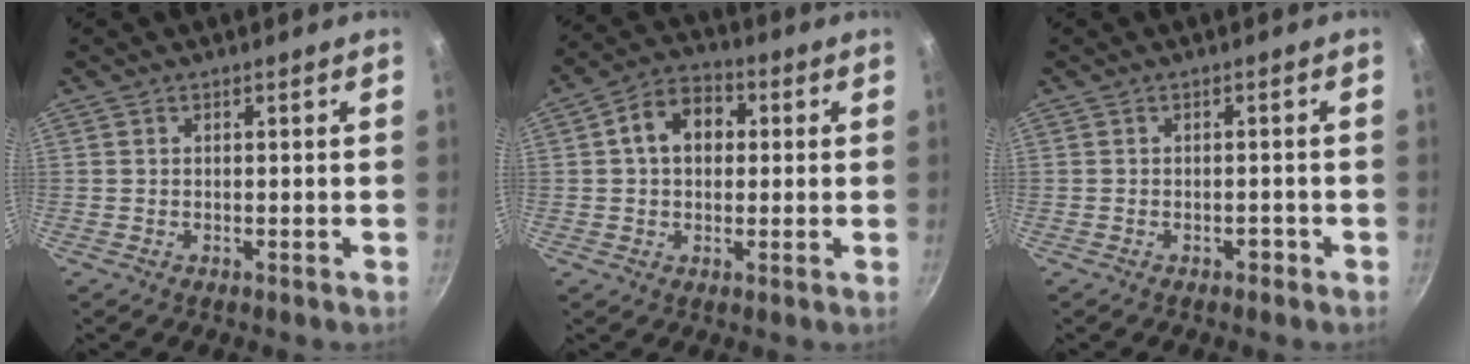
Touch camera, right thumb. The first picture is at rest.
{"total": 9.3, "force": [1.6, 6.9, 6.1], "torque": [-0.067, 0.021, 0.011]}
{"total": 1.3, "force": [-0.8, 0.7, 0.6], "torque": [0.000, 0.015, -0.006]}